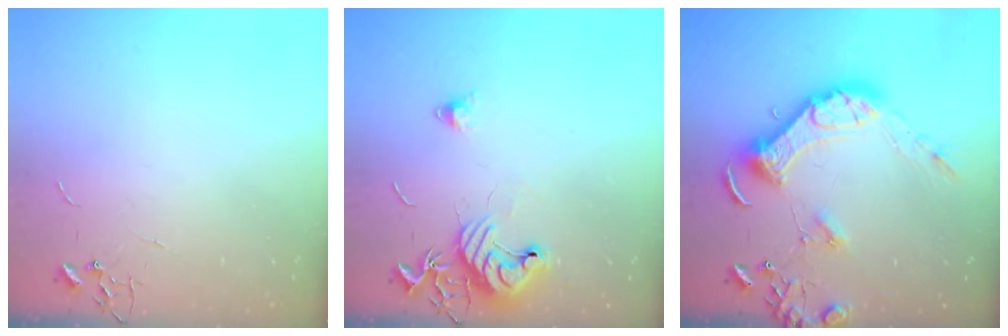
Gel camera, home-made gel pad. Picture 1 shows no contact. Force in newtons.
{"total": 11.4, "press": 11.4, "slide": 0.7}
{"total": 16.4, "press": 16.3, "slide": 2.3}